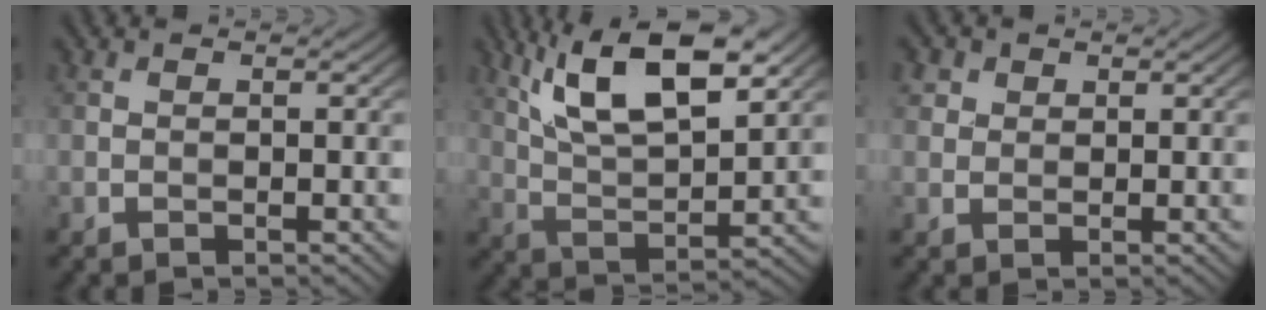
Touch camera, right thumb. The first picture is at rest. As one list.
[{"total": 13.5, "force": [7.5, 4.5, 10.3], "torque": [-0.203, 0.006, 0.133]}, {"total": 2.9, "force": [1.6, 2.2, 1.0], "torque": [-0.030, 0.001, 0.032]}]